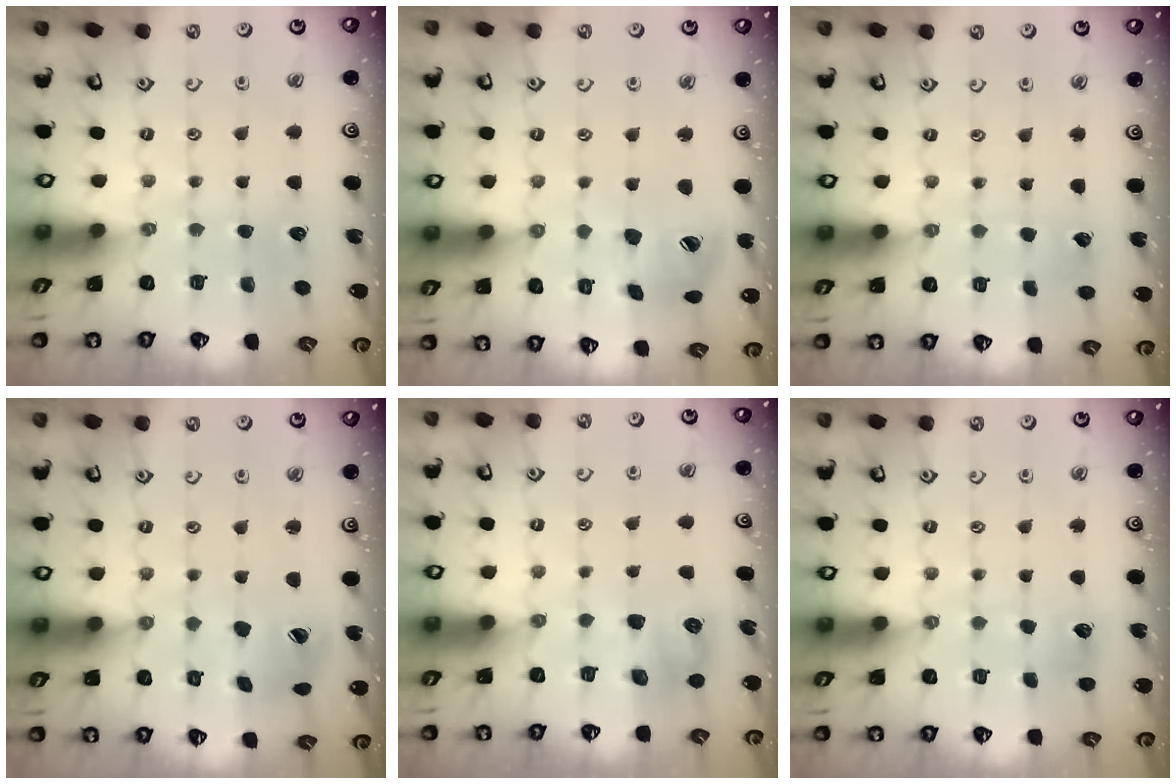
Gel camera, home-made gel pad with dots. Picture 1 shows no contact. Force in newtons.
{"total": 13.6, "press": 13.5, "slide": 1.6}
{"total": 2.2, "press": 2.2, "slide": 0.2}
{"total": 7.7, "press": 7.6, "slide": 1.0}
{"total": 8.1, "press": 8.1, "slide": 0.4}
{"total": 4.7, "press": 4.7, "slide": 0.6}